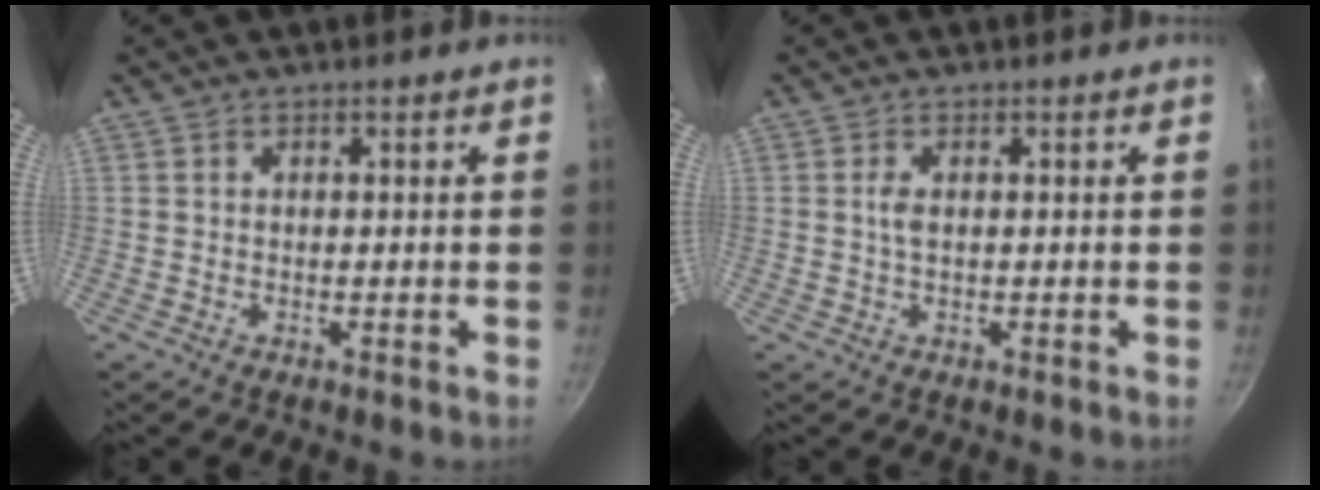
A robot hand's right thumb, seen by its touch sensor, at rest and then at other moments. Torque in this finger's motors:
{"motor_torque": [0.68, 0.42, 0.37, -0.33, -0.04]}